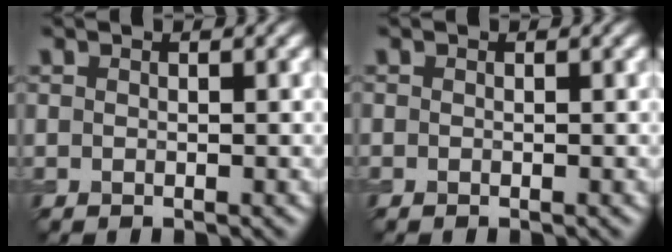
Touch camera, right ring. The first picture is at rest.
{"total": 0.0}